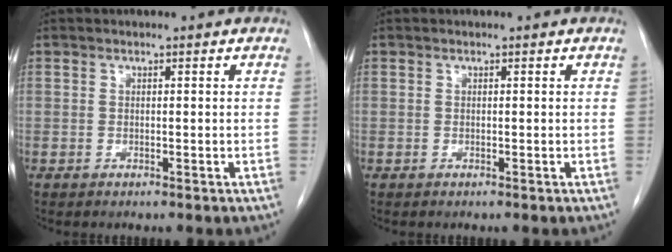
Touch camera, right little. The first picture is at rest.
{"total": 0.0}